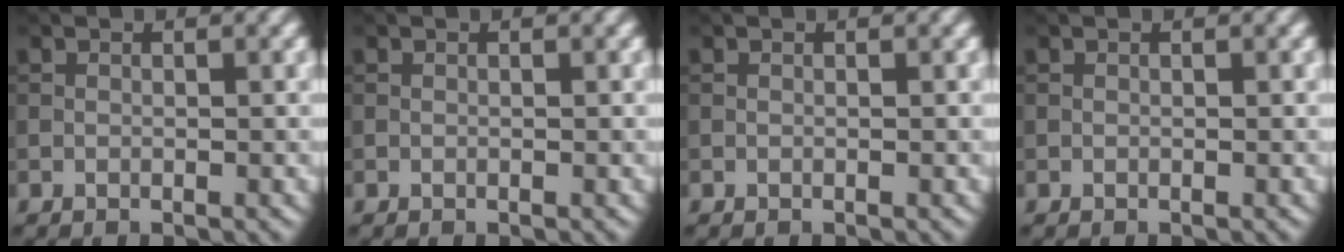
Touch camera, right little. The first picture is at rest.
{"total": 0.0}
{"total": 0.0}
{"total": 0.0}